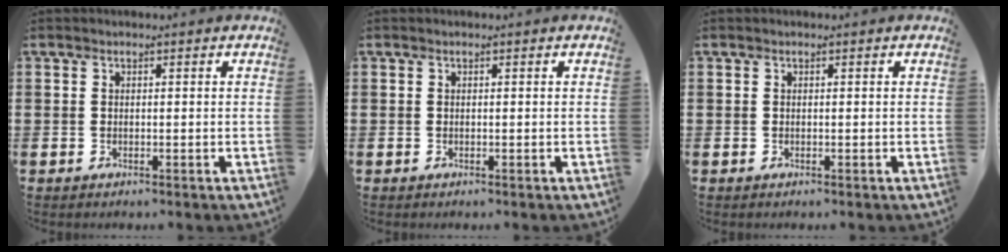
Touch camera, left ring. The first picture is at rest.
{"total": 0.0}
{"total": 0.0}